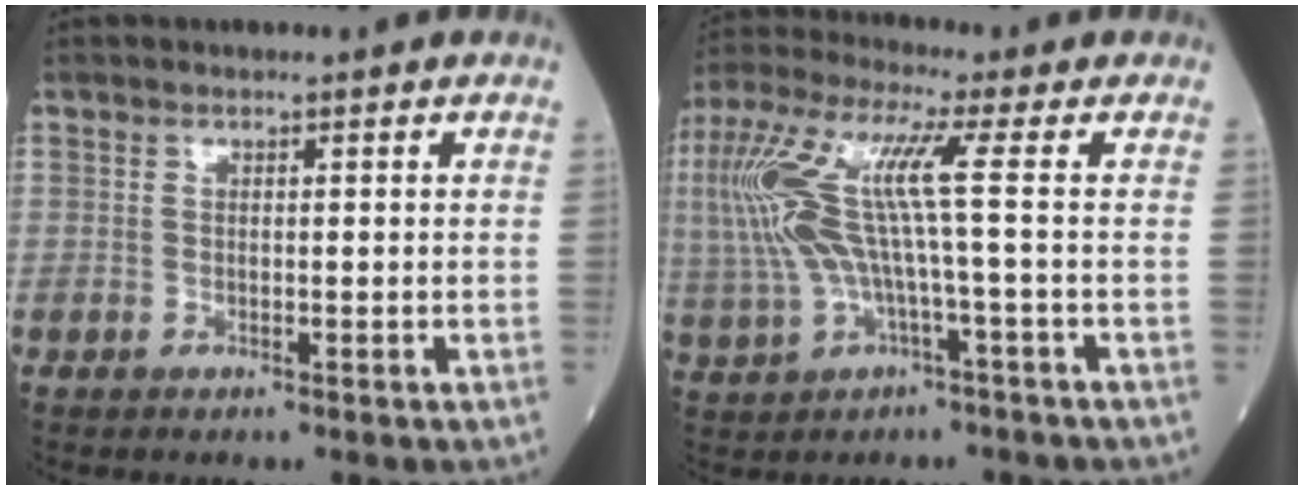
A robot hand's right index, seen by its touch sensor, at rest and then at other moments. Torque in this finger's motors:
{"motor_torque": [1.75, 0.39, 0.90, 0.21]}